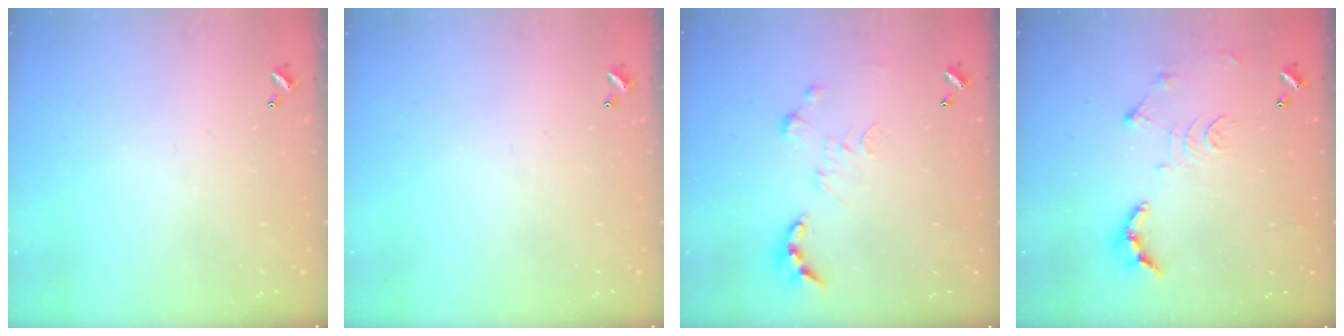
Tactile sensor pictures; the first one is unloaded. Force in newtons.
{"total": 0.0}
{"total": 0.0}
{"total": 12.0, "press": 11.9, "slide": 1.3}